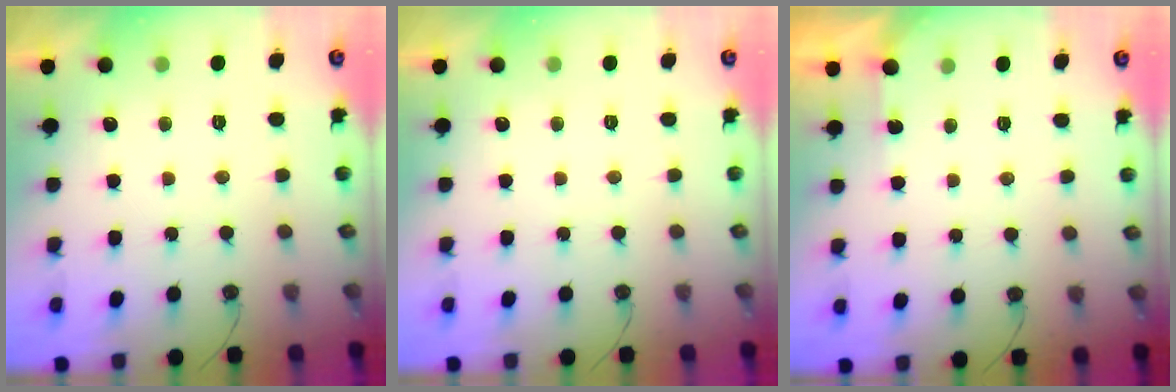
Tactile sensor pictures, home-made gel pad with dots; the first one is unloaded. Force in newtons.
{"total": 0.0}
{"total": 2.3, "press": 2.2, "slide": 0.3}